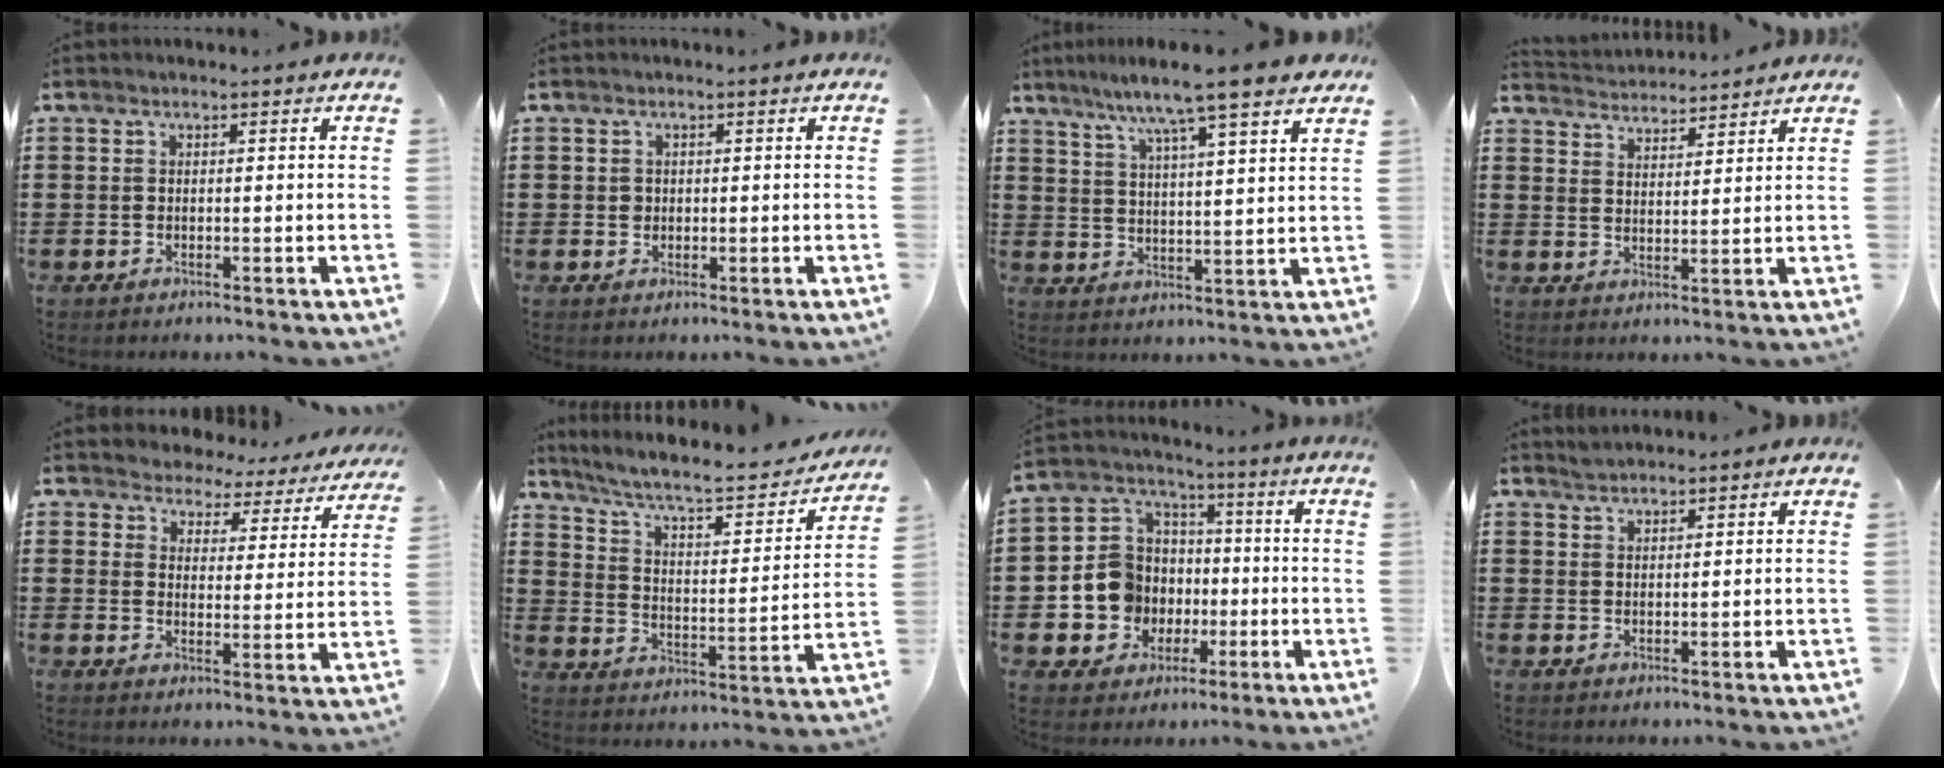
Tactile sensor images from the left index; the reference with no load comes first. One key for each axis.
{"total": 1.0, "fx": 0.2, "fy": 0.9, "fz": 0.4, "tx": -0.010, "ty": 0.005, "tz": 0.005}
{"total": 7.5, "fx": 6.3, "fy": -1.0, "fz": 4.0, "tx": -0.100, "ty": -0.033, "tz": 0.104}
{"total": 3.5, "fx": 3.5, "fy": -0.1, "fz": -0.3, "tx": -0.008, "ty": -0.018, "tz": 0.064}
{"total": 3.8, "fx": 3.7, "fy": 0.9, "fz": -0.1, "tx": -0.023, "ty": -0.028, "tz": 0.059}
{"total": 6.6, "fx": 5.3, "fy": 1.0, "fz": 3.7, "tx": -0.095, "ty": -0.039, "tz": 0.085}
{"total": 9.0, "fx": -1.4, "fy": 8.7, "fz": 2.1, "tx": -0.096, "ty": 0.004, "tz": -0.022}
{"total": 1.6, "fx": 1.6, "fy": 0.2, "fz": 0.2, "tx": -0.007, "ty": 0.000, "tz": 0.032}